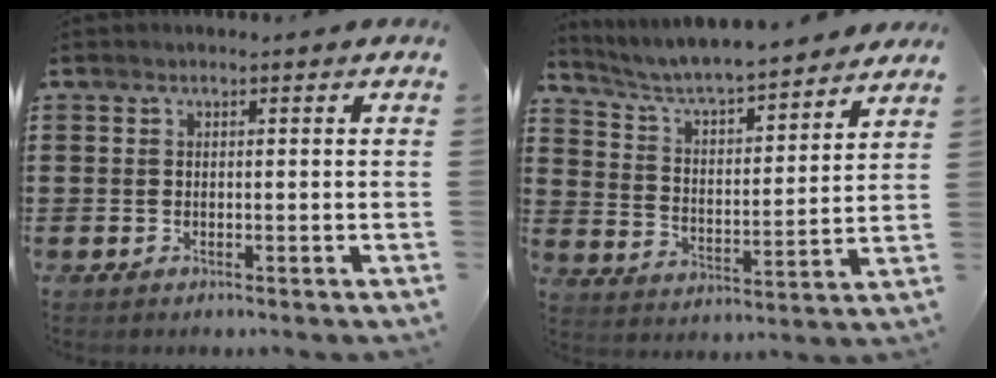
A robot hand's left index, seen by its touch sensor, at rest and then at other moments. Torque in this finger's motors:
{"motor_torque": [2.14, 0.00, 0.56, 0.11]}